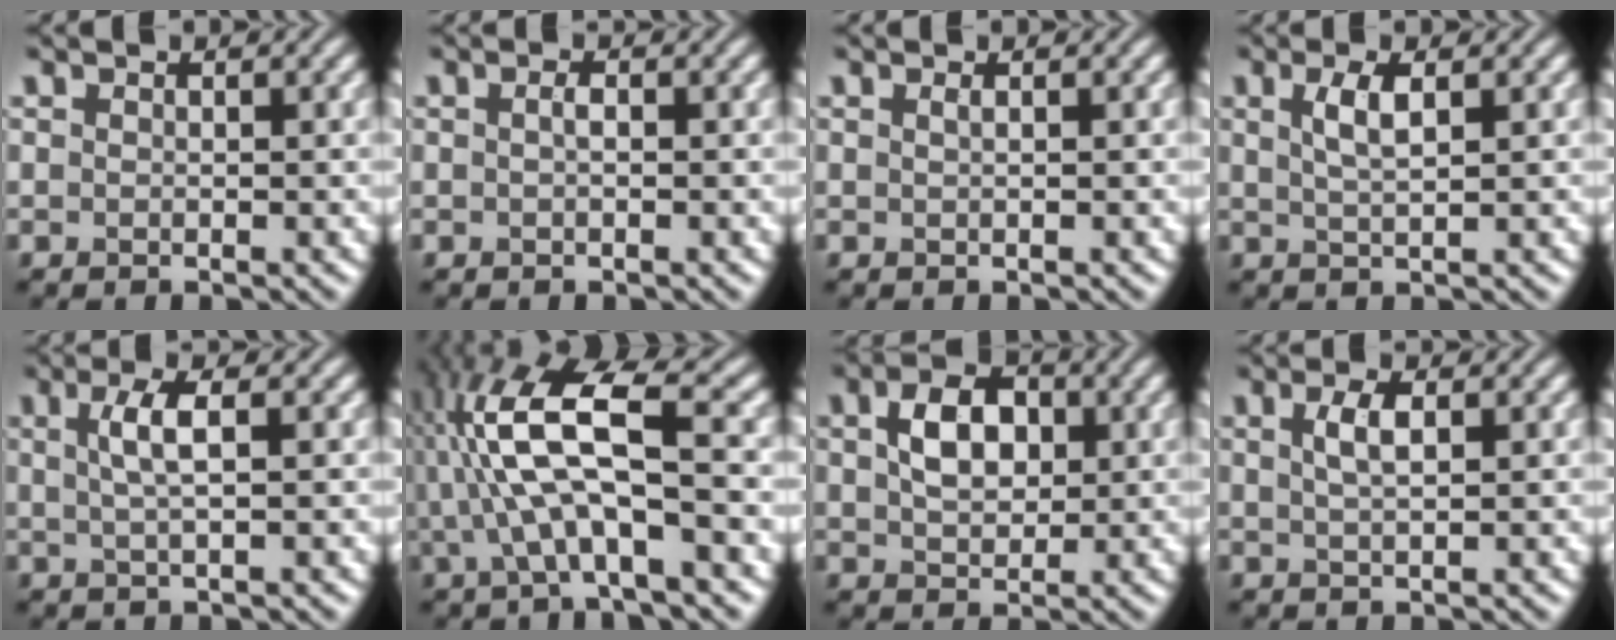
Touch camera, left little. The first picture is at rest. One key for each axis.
{"total": 0.8, "fx": 0.0, "fy": 0.2, "fz": 0.8, "tx": -0.017, "ty": 0.002, "tz": 0.001}
{"total": 0.7, "fx": 0.3, "fy": 0.3, "fz": 0.6, "tx": -0.008, "ty": 0.003, "tz": 0.001}
{"total": 2.5, "fx": 0.9, "fy": 0.6, "fz": 2.2, "tx": -0.043, "ty": 0.003, "tz": 0.018}
{"total": 2.9, "fx": 0.6, "fy": 0.7, "fz": 2.8, "tx": -0.052, "ty": 0.005, "tz": 0.011}
{"total": 9.4, "fx": 0.6, "fy": 2.8, "fz": 9.0, "tx": -0.179, "ty": 0.016, "tz": 0.008}
{"total": 4.6, "fx": 1.0, "fy": 3.0, "fz": 3.3, "tx": -0.065, "ty": 0.008, "tz": 0.016}
{"total": 2.2, "fx": 0.7, "fy": 0.6, "fz": 2.0, "tx": -0.038, "ty": 0.006, "tz": 0.014}